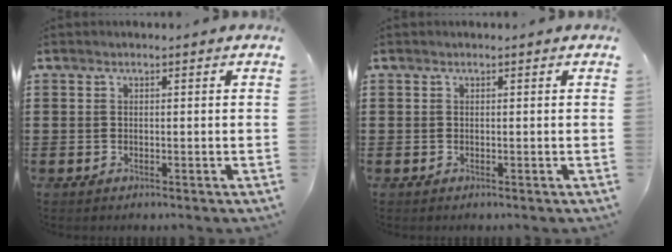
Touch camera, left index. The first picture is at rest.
{"total": 0.0}